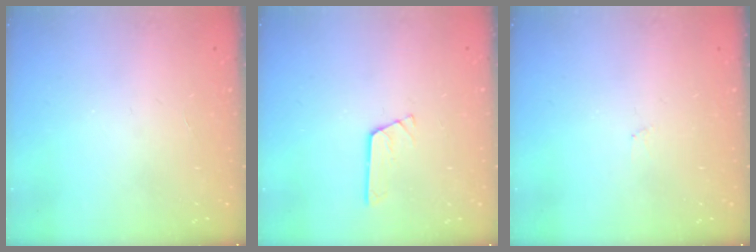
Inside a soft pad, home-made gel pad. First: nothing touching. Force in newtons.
{"total": 2.6, "press": 2.6, "slide": 0.3}
{"total": 2.8, "press": 2.8, "slide": 0.4}